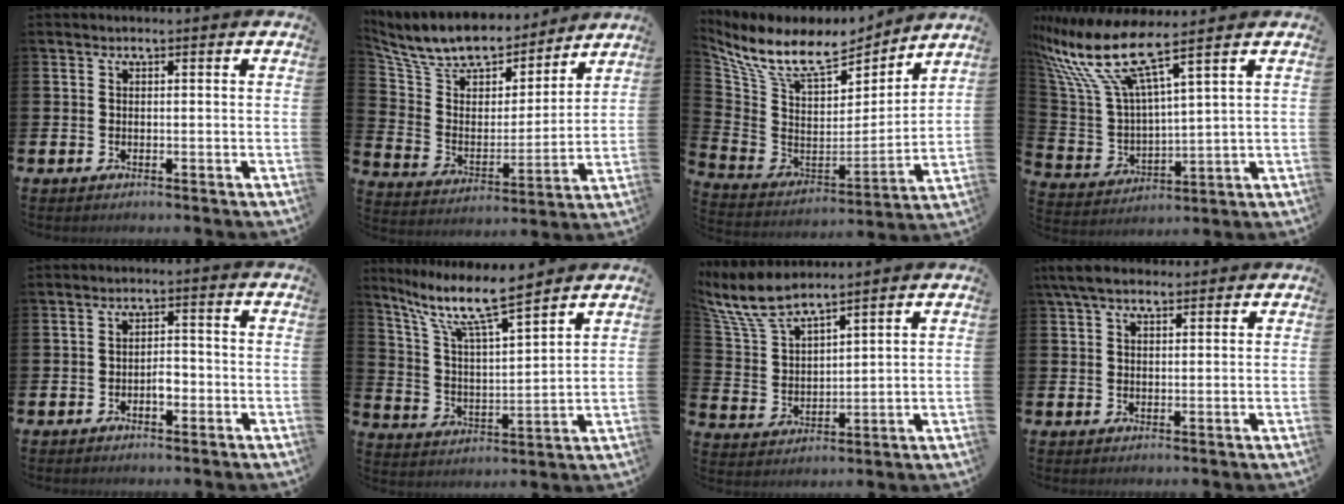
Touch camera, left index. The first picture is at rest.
{"total": 10.7, "force": [10.0, 3.2, 2.2], "torque": [-0.095, -0.072, 0.174]}
{"total": 10.5, "force": [8.9, 3.7, 4.0], "torque": [-0.126, -0.052, 0.160]}
{"total": 10.7, "force": [8.3, 2.4, 6.4], "torque": [-0.162, -0.040, 0.139]}
{"total": 2.1, "force": [-0.9, 1.0, 1.5], "torque": [-0.026, 0.005, -0.020]}
{"total": 10.3, "force": [8.6, 1.5, 5.4], "torque": [-0.128, -0.045, 0.146]}
{"total": 8.1, "force": [7.3, 1.6, 3.2], "torque": [-0.092, -0.028, 0.134]}
{"total": 4.6, "force": [3.7, 1.7, 2.3], "torque": [-0.047, -0.004, 0.068]}